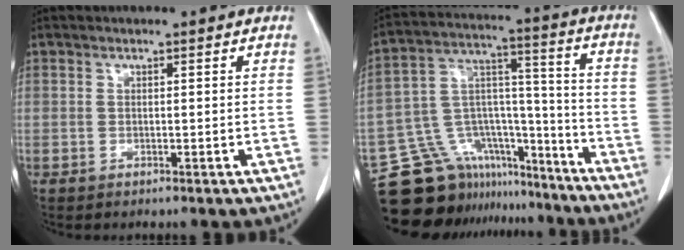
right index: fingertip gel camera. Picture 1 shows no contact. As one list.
[{"total": 17.0, "force": [-14.8, 7.9, 2.7], "torque": [-0.049, 0.076, -0.236]}]